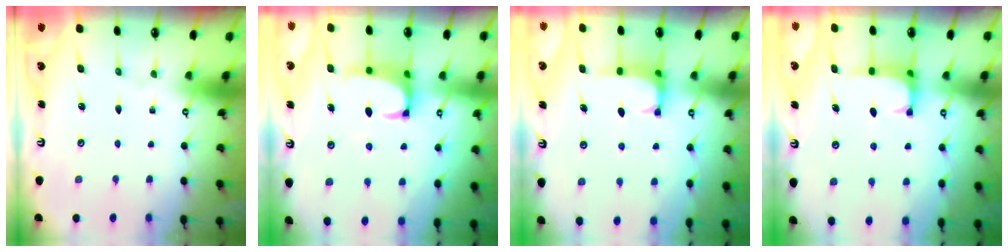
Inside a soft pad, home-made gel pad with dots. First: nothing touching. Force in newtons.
{"total": 1.6, "press": 1.4, "slide": 0.7}
{"total": 0.5, "press": 0.4, "slide": 0.3}
{"total": 0.5, "press": 0.4, "slide": 0.3}